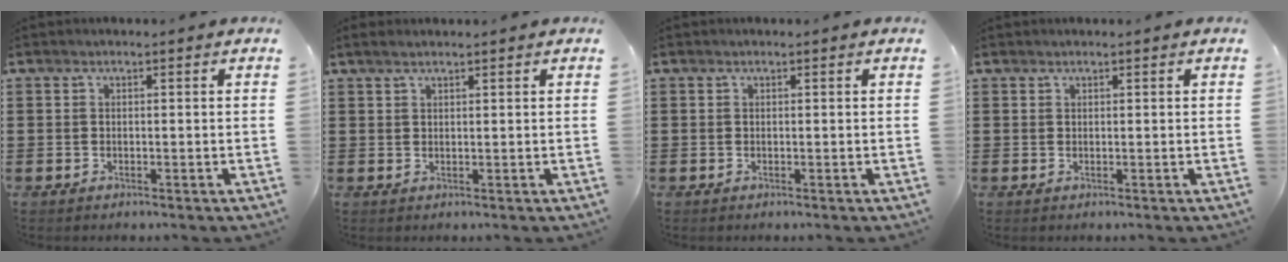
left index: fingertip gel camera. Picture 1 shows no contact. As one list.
[{"total": 1.3, "force": [1.0, 0.0, 0.8], "torque": [-0.016, 0.001, 0.019]}, {"total": 0.0}, {"total": 0.0}]